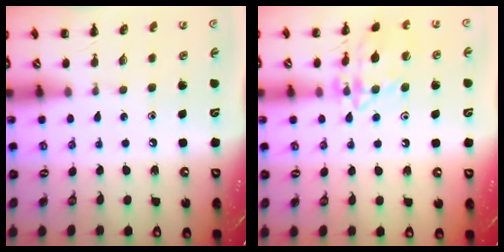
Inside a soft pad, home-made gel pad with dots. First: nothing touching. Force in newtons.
{"total": 14.8, "press": 14.8, "slide": 0.9}